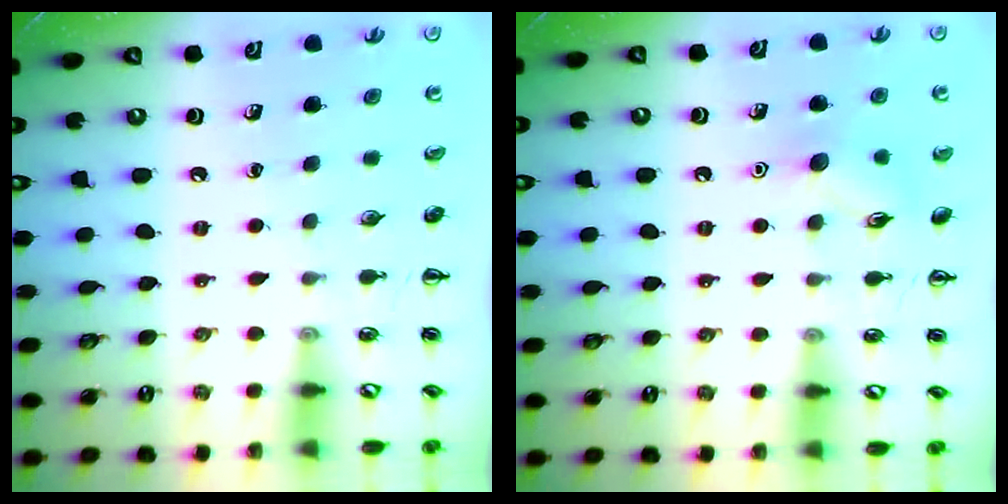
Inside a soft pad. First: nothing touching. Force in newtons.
{"total": 7.9, "press": 7.8, "slide": 0.8}